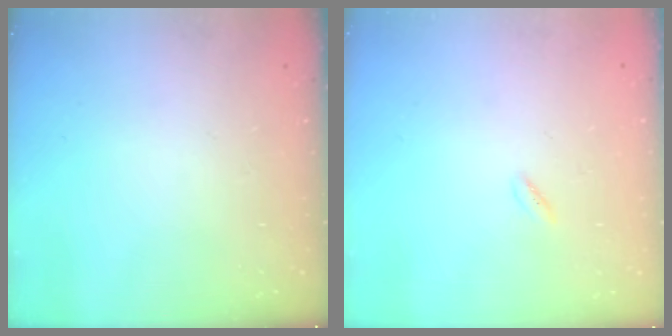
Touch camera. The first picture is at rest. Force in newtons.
{"total": 0.9, "press": 0.8, "slide": 0.5}